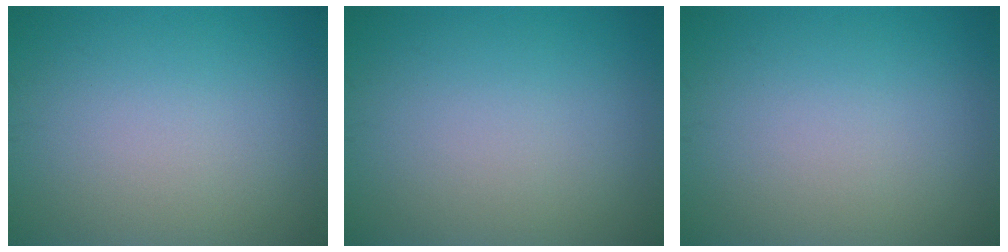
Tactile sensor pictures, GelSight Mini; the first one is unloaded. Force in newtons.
{"total": 0.0}
{"total": 0.0}